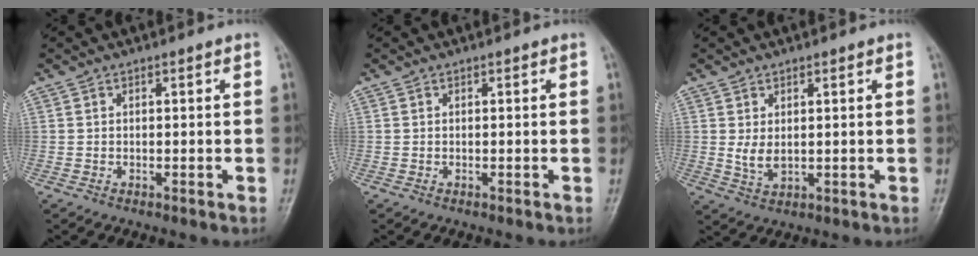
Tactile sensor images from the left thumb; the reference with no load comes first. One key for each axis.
{"total": 0.0}
{"total": 3.2, "fx": 0.6, "fy": 1.7, "fz": 2.6, "tx": -0.045, "ty": -0.009, "tz": 0.020}